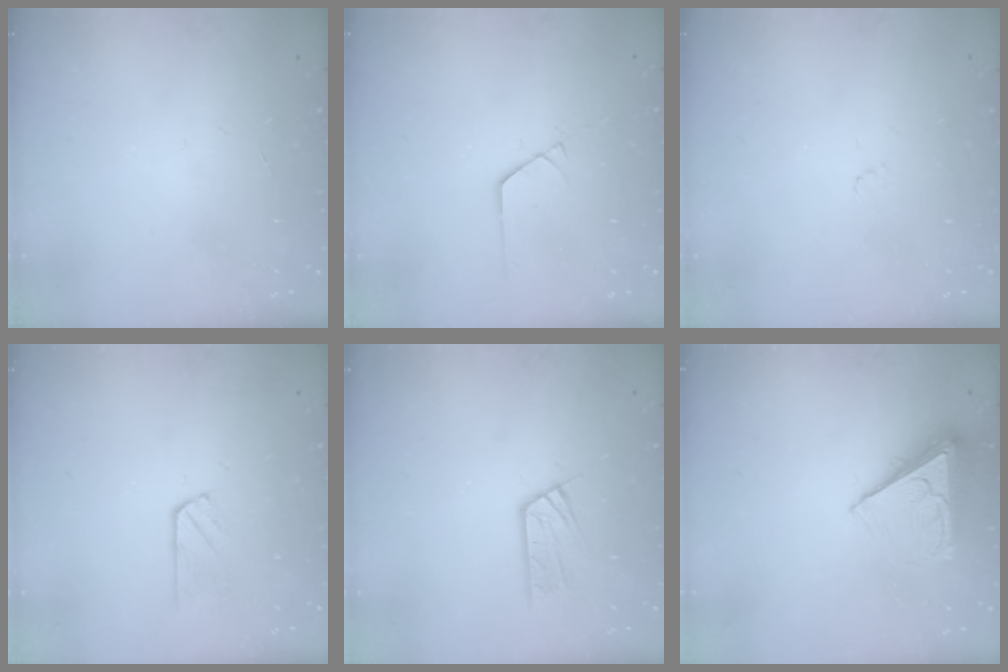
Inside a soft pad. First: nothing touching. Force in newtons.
{"total": 1.3, "press": 1.3, "slide": 0.1}
{"total": 3.5, "press": 3.5, "slide": 0.4}
{"total": 3.8, "press": 3.7, "slide": 0.5}
{"total": 7.1, "press": 7.1, "slide": 0.5}
{"total": 8.9, "press": 8.8, "slide": 1.2}